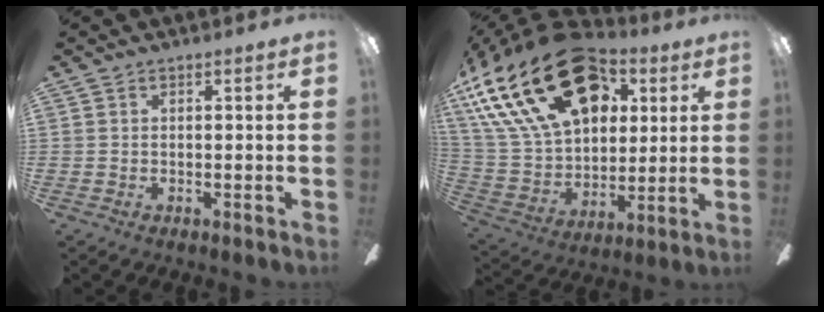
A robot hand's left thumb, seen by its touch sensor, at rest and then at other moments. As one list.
[{"total": 31.7, "force": [15.1, 19.4, 19.9], "torque": [-0.381, -0.063, 0.283]}]